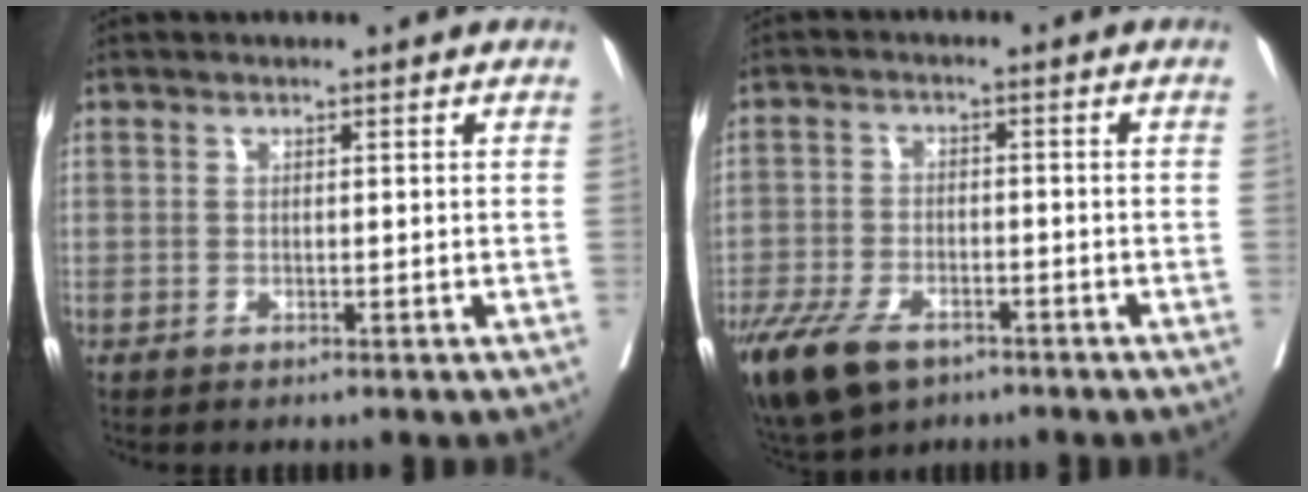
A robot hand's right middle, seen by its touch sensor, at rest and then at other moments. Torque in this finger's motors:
{"motor_torque": [1.20, -0.94, 0.39, 0.06]}